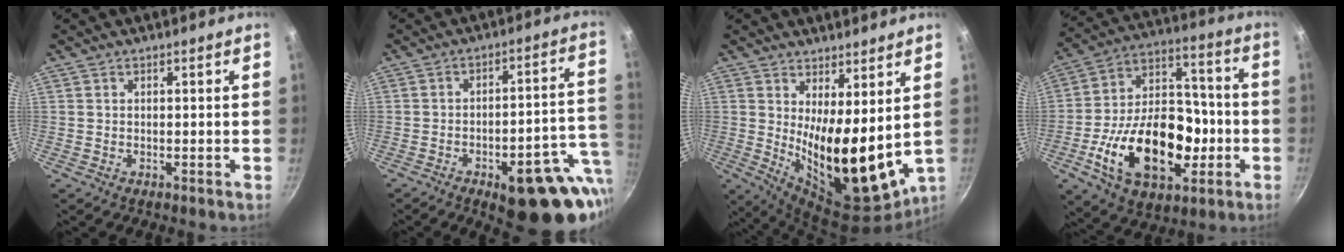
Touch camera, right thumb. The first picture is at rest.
{"total": 20.4, "force": [-7.9, 7.8, 17.1], "torque": [-0.154, 0.028, -0.098]}
{"total": 16.7, "force": [3.0, 6.7, 15.0], "torque": [-0.203, -0.053, 0.065]}
{"total": 25.4, "force": [-7.1, 15.9, 18.4], "torque": [-0.278, 0.051, -0.112]}